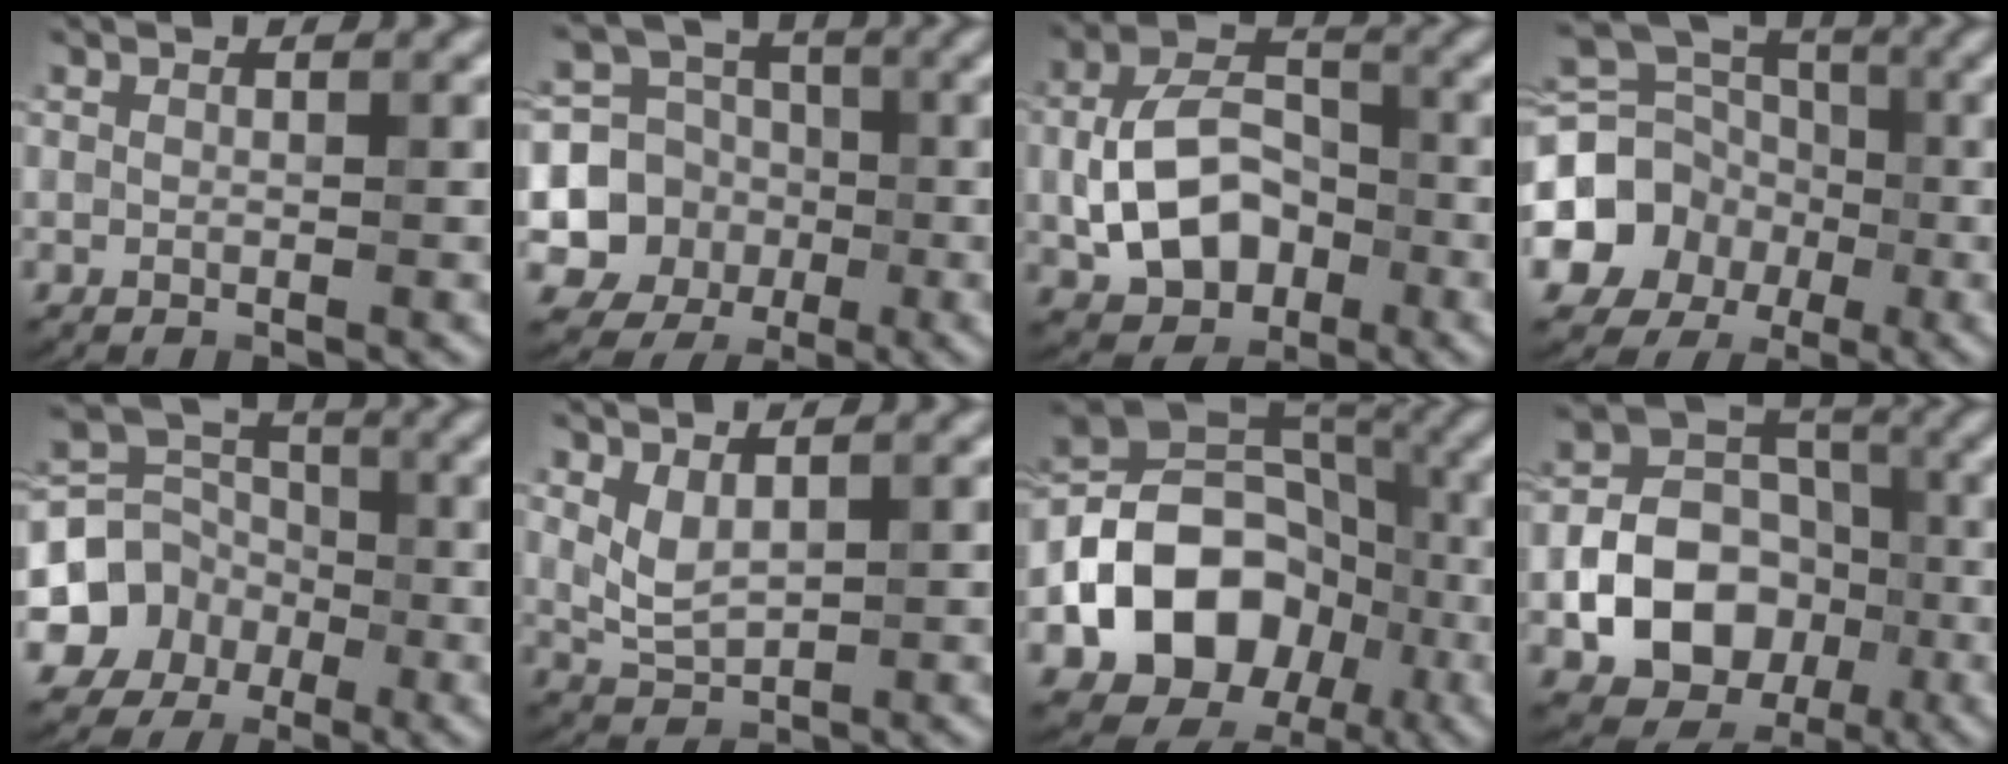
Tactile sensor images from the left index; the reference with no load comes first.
{"total": 6.1, "force": [-1.4, 5.6, 2.0], "torque": [-0.027, -0.005, -0.036]}
{"total": 7.8, "force": [-1.8, 5.4, 5.4], "torque": [-0.102, 0.003, -0.031]}
{"total": 11.6, "force": [-2.9, 10.5, 3.9], "torque": [-0.088, -0.009, -0.076]}
{"total": 6.2, "force": [-2.2, 5.6, 1.5], "torque": [-0.013, 0.009, -0.066]}
{"total": 2.4, "force": [1.1, 1.1, 1.8], "torque": [-0.043, -0.005, 0.029]}
{"total": 11.5, "force": [-3.6, 8.8, 6.5], "torque": [-0.092, 0.006, -0.069]}
{"total": 9.2, "force": [-2.5, 7.2, 5.0], "torque": [-0.075, -0.008, -0.051]}